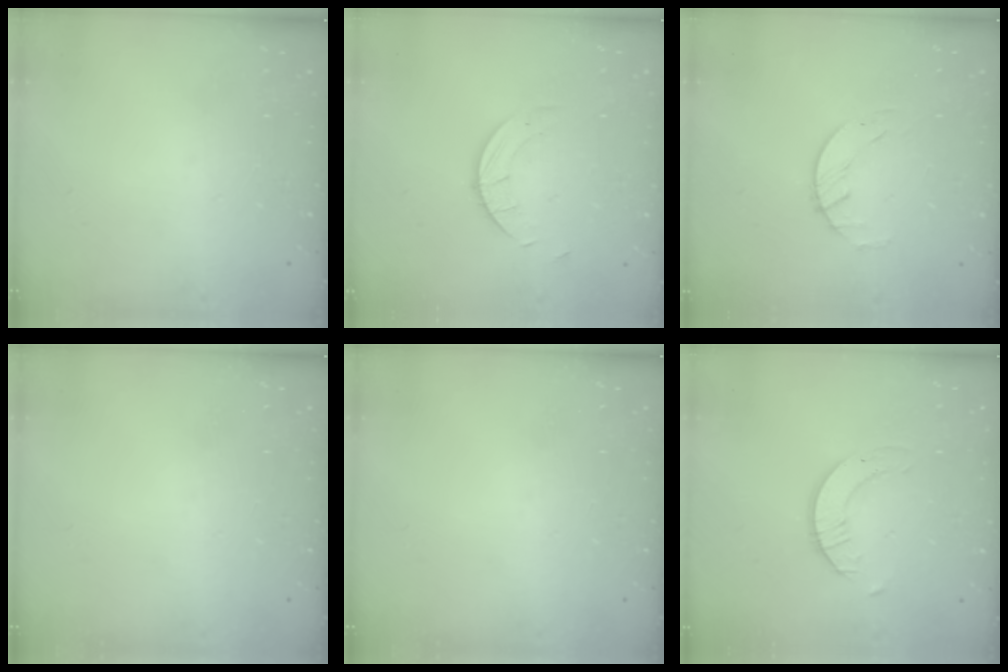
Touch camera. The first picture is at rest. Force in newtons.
{"total": 2.5, "press": 2.5, "slide": 0.2}
{"total": 2.1, "press": 2.1, "slide": 0.3}
{"total": 0.0}
{"total": 0.0}
{"total": 2.0, "press": 2.0, "slide": 0.2}